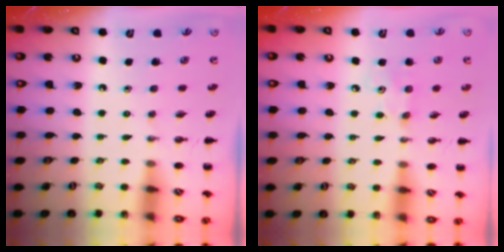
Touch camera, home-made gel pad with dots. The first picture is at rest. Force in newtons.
{"total": 2.9, "press": 2.8, "slide": 0.8}